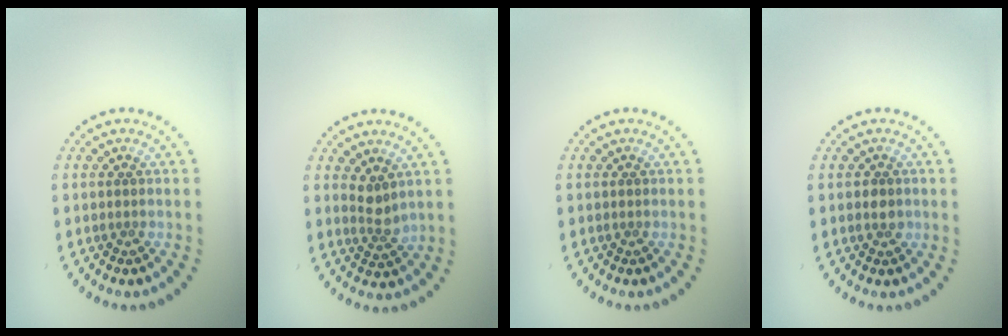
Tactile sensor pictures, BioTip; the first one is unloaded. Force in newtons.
{"total": 1.9, "press": 1.4, "slide": 1.2}
{"total": 0.0}
{"total": 1.4, "press": 1.3, "slide": 0.4}